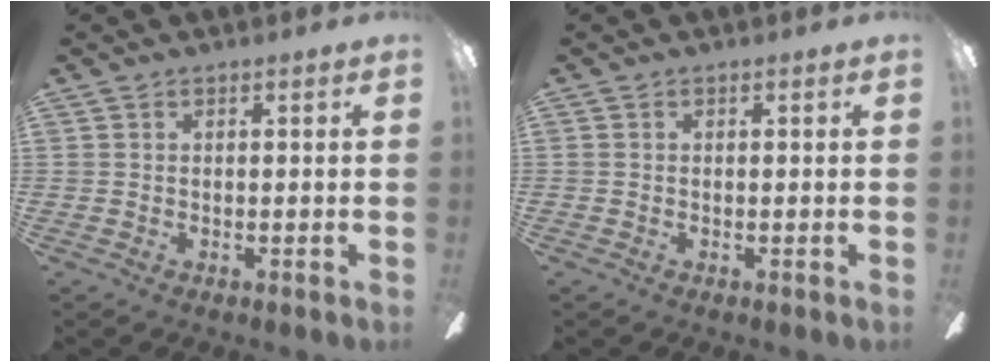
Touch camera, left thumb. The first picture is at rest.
{"total": 0.0}